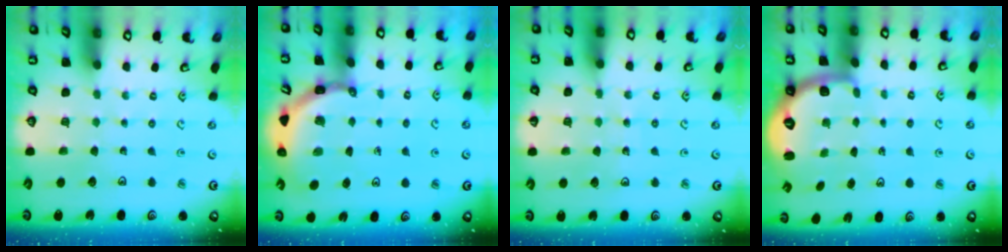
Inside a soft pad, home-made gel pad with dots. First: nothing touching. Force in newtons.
{"total": 4.2, "press": 4.2, "slide": 0.5}
{"total": 4.4, "press": 4.3, "slide": 1.1}
{"total": 2.5, "press": 2.0, "slide": 1.6}